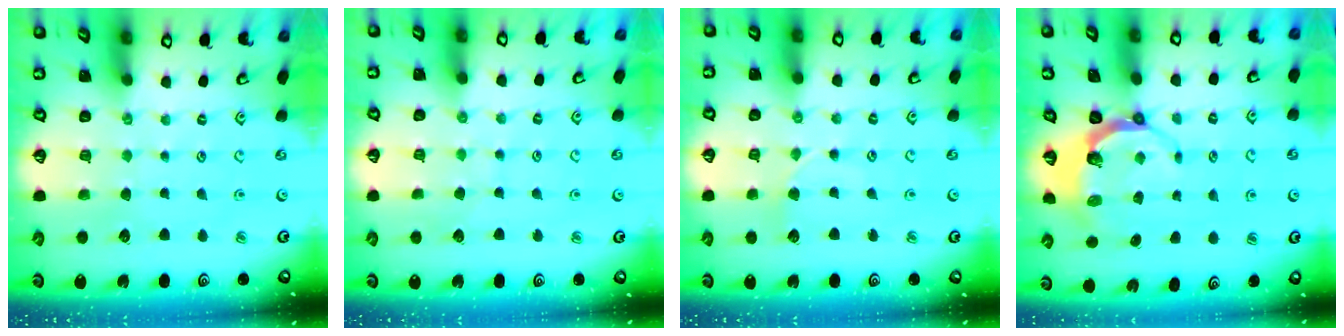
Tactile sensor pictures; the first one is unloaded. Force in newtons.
{"total": 4.1, "press": 4.1, "slide": 0.4}
{"total": 2.2, "press": 2.2, "slide": 0.3}
{"total": 5.7, "press": 4.6, "slide": 3.3}